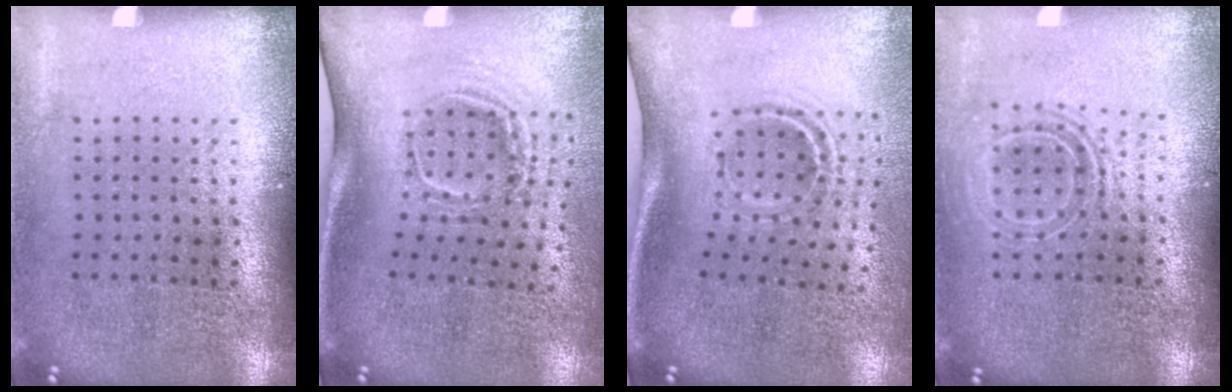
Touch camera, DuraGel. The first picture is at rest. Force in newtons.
{"total": 1.9, "press": 1.2, "slide": 1.6}
{"total": 2.1, "press": 1.2, "slide": 1.7}
{"total": 1.7, "press": 1.4, "slide": 1.0}